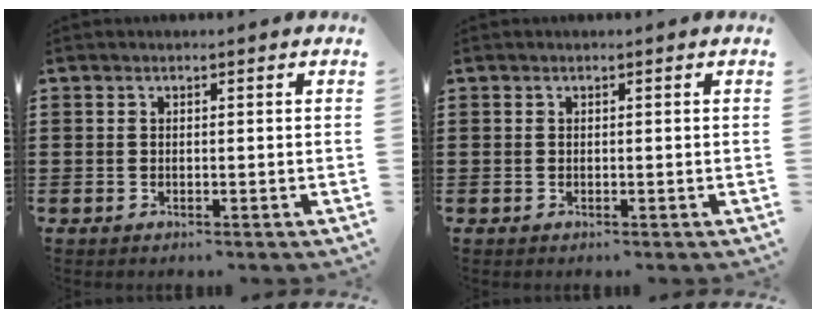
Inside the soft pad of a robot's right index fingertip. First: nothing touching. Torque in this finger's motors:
{"motor_torque": [0.00, 0.00, 0.00, -0.01]}